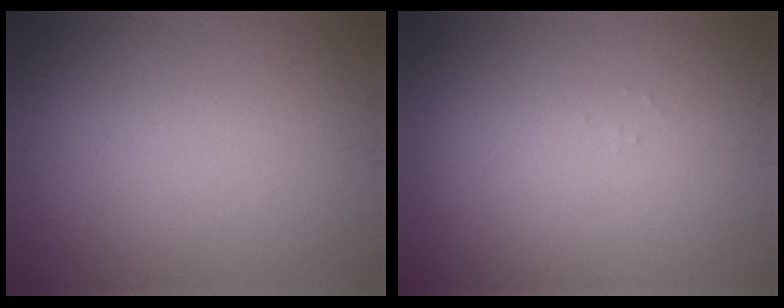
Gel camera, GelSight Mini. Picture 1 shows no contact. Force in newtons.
{"total": 0.0}